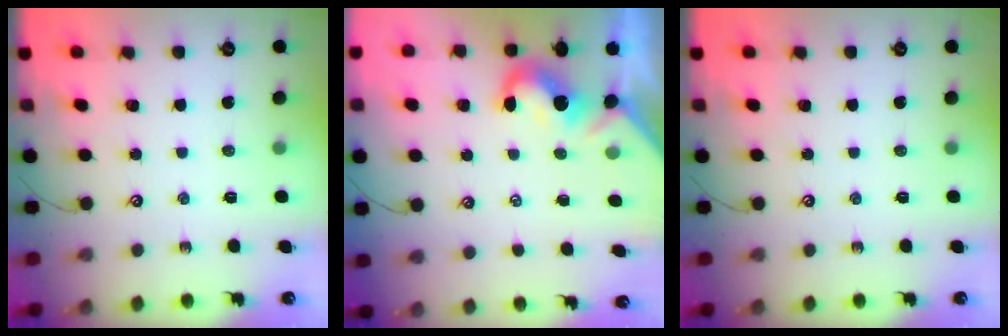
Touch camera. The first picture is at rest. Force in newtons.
{"total": 1.5, "press": 1.3, "slide": 0.8}
{"total": 0.0}